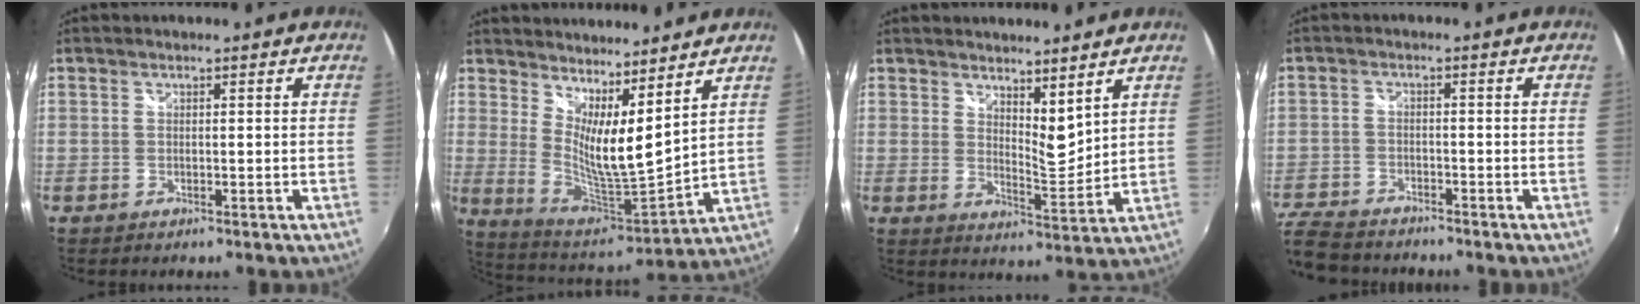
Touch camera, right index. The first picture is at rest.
{"total": 13.4, "force": [8.9, 2.3, 9.7], "torque": [-0.156, -0.021, 0.157]}
{"total": 6.5, "force": [5.1, 1.9, 3.6], "torque": [-0.048, -0.007, 0.086]}
{"total": 11.2, "force": [-9.7, 4.3, 3.7], "torque": [-0.122, -0.017, -0.176]}